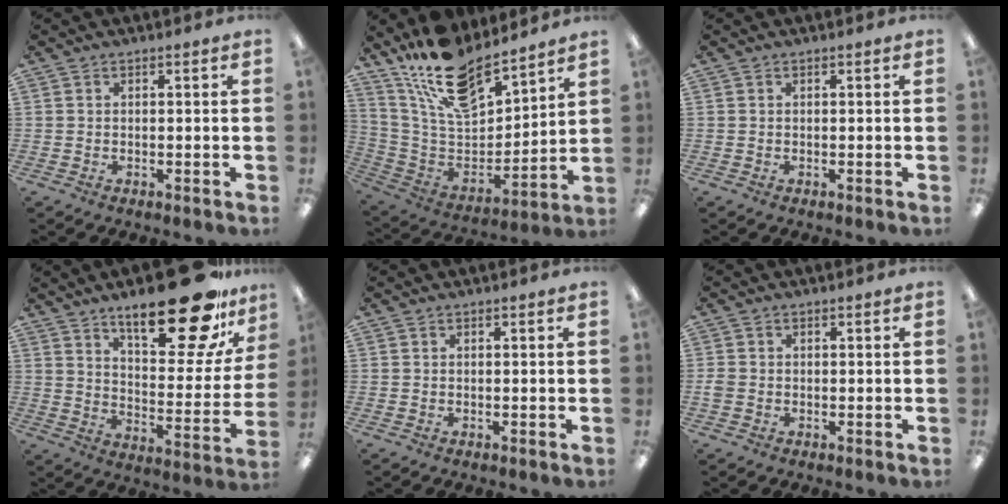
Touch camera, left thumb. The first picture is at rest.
{"total": 18.8, "force": [15.4, 7.1, 8.2], "torque": [-0.168, -0.097, 0.277]}
{"total": 0.0}
{"total": 23.9, "force": [16.2, 8.3, 15.5], "torque": [-0.218, -0.103, 0.263]}
{"total": 0.0}
{"total": 1.6, "force": [-0.4, 1.3, 0.8], "torque": [-0.012, 0.004, -0.007]}